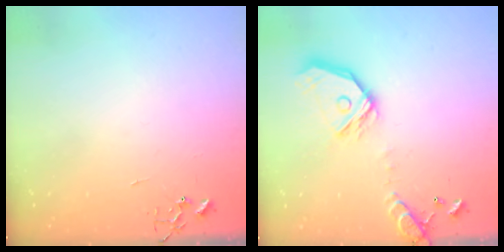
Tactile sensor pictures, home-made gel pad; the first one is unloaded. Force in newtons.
{"total": 17.0, "press": 16.8, "slide": 2.7}